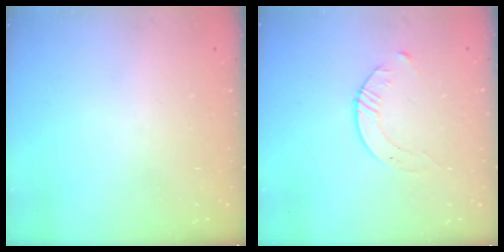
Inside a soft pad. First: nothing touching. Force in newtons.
{"total": 4.2, "press": 4.2, "slide": 0.5}